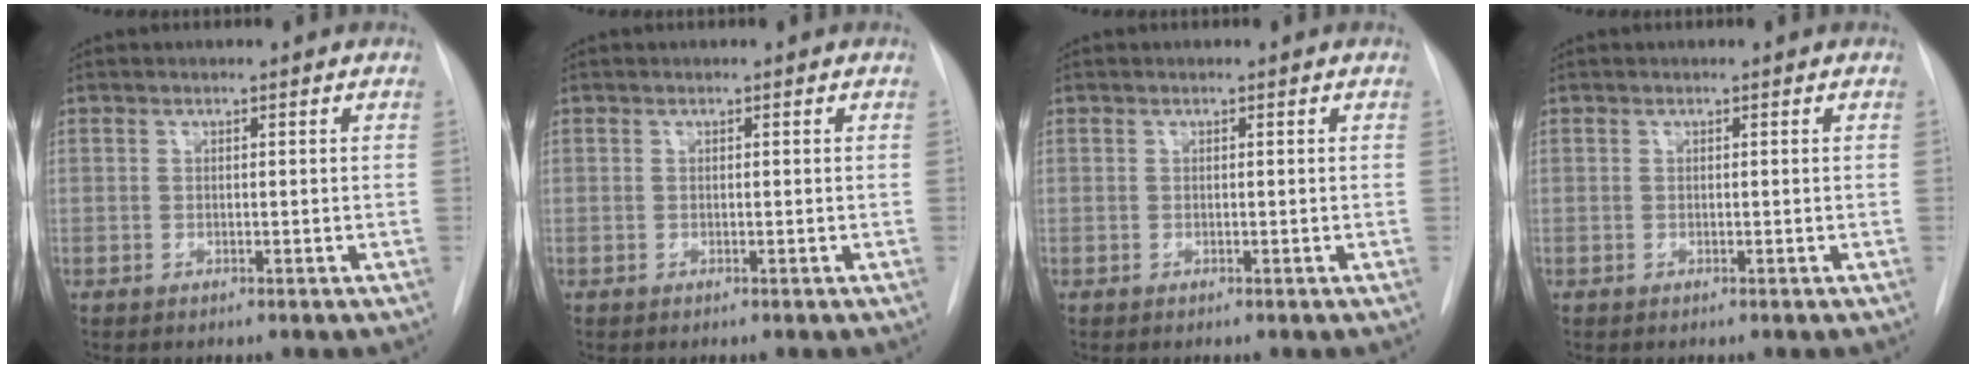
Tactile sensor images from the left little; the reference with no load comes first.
{"total": 0.0}
{"total": 0.0}
{"total": 0.0}